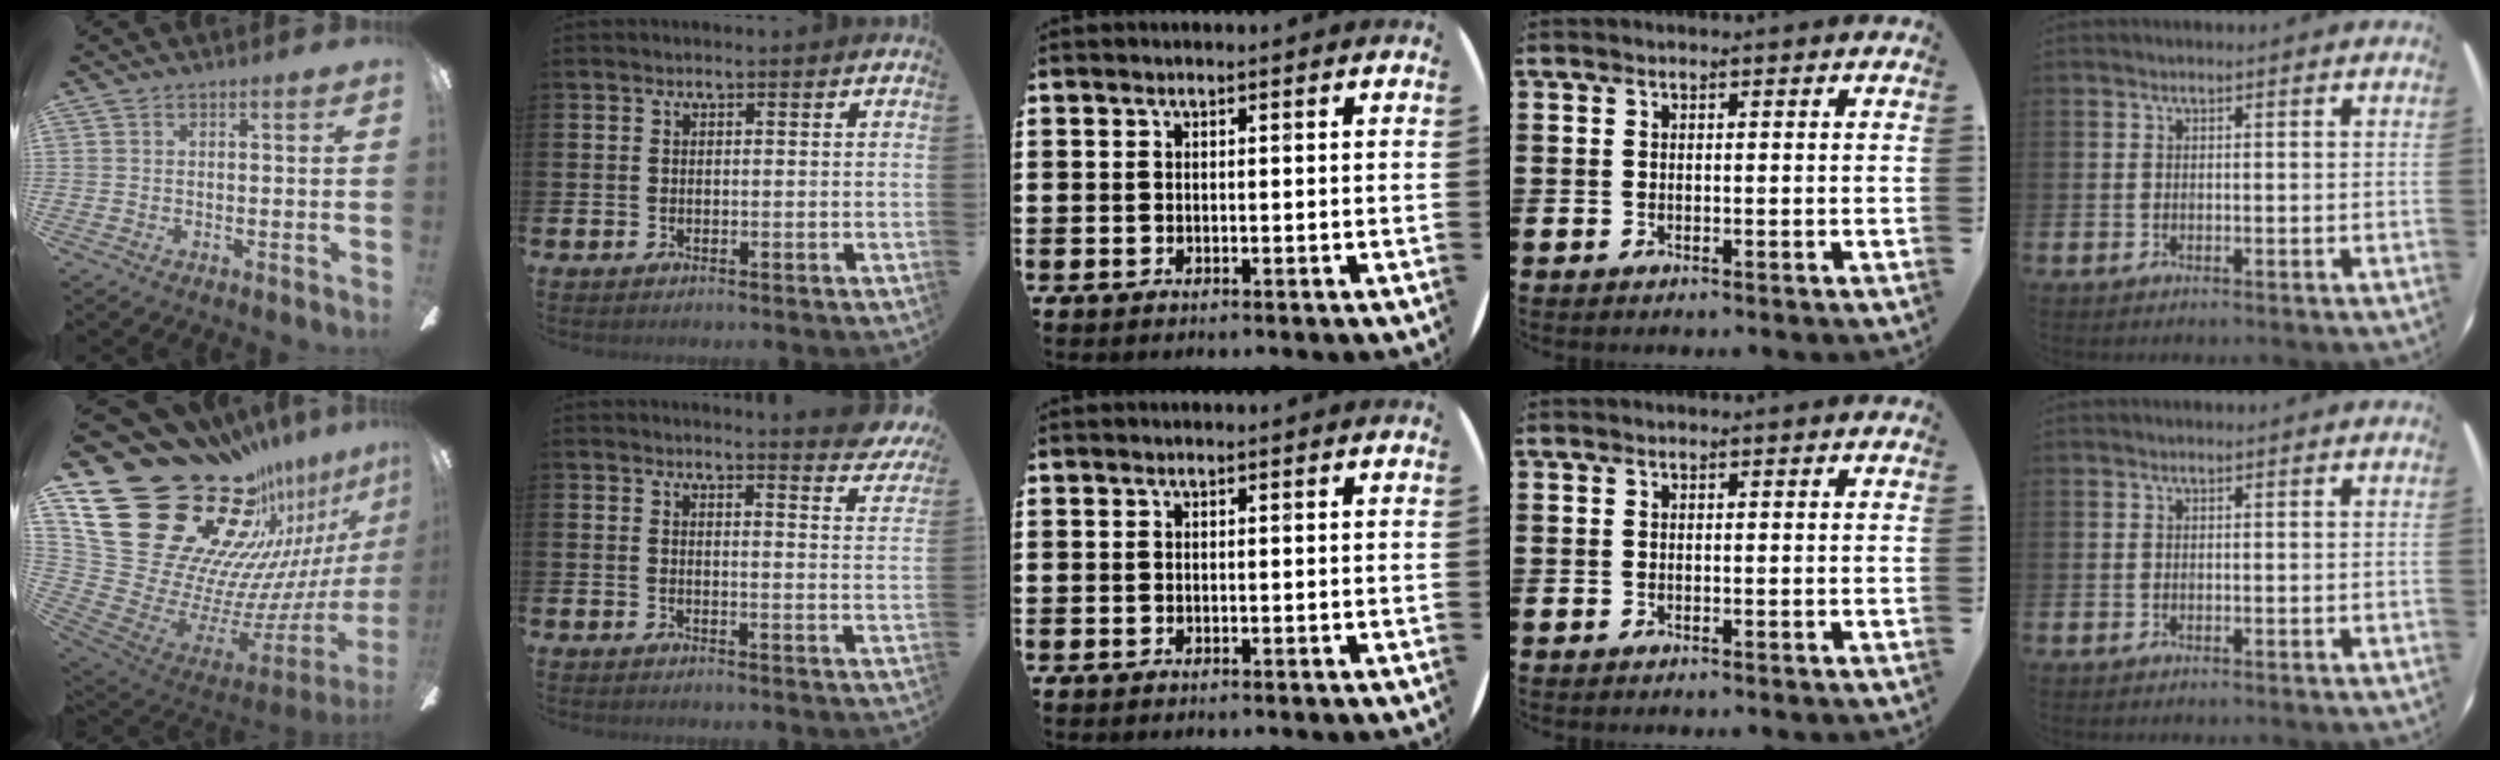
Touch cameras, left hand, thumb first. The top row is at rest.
{"thumb": {"total": 36.1, "force": [22.0, 20.9, 19.5], "torque": [-0.263, -0.220, 0.494]}, "index": {"total": 3.6, "force": [3.5, -0.2, 0.4], "torque": [0.002, -0.029, 0.058]}}